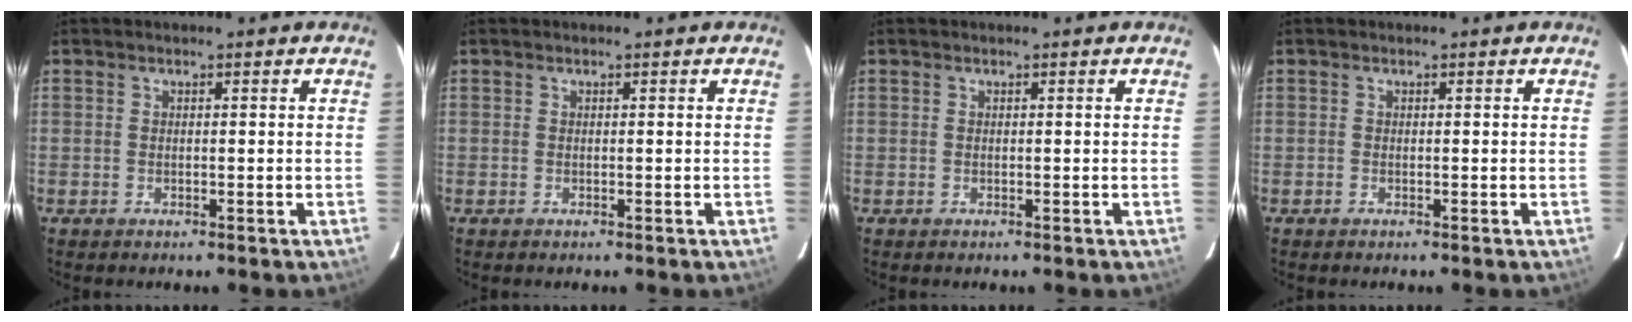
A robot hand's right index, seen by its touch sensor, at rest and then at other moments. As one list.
[{"total": 0.0}, {"total": 0.0}, {"total": 0.0}]